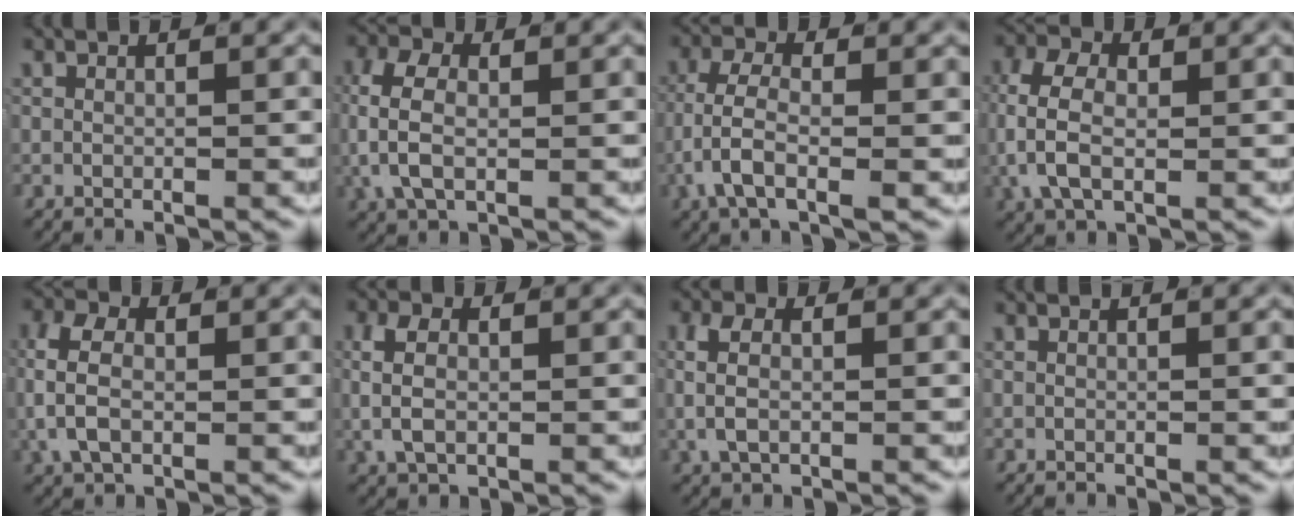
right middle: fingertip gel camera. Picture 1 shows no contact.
{"total": 5.0, "force": [0.2, 3.1, 3.9], "torque": [-0.101, -0.010, 0.008]}
{"total": 4.8, "force": [-1.0, 2.1, 4.2], "torque": [-0.095, -0.014, -0.015]}
{"total": 5.5, "force": [0.0, 3.5, 4.2], "torque": [-0.104, -0.012, 0.005]}
{"total": 4.9, "force": [0.2, 3.3, 3.7], "torque": [-0.093, -0.007, 0.007]}
{"total": 3.9, "force": [0.2, 2.6, 2.9], "torque": [-0.068, -0.006, 0.008]}
{"total": 3.5, "force": [0.1, 2.0, 2.9], "torque": [-0.065, -0.002, 0.003]}
{"total": 0.0}